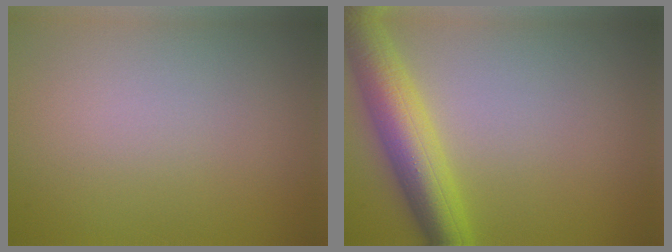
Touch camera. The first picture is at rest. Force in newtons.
{"total": 6.6, "press": 6.6, "slide": 0.1}